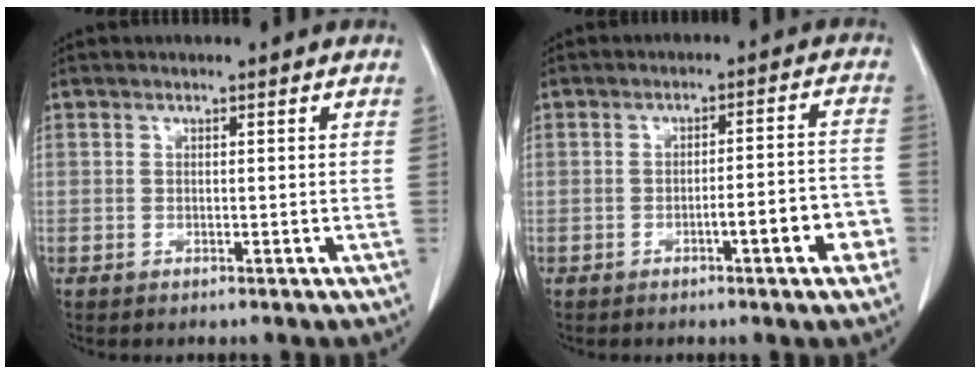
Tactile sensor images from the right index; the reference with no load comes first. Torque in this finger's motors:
{"motor_torque": [0.70, -0.54, 0.15, 0.04]}